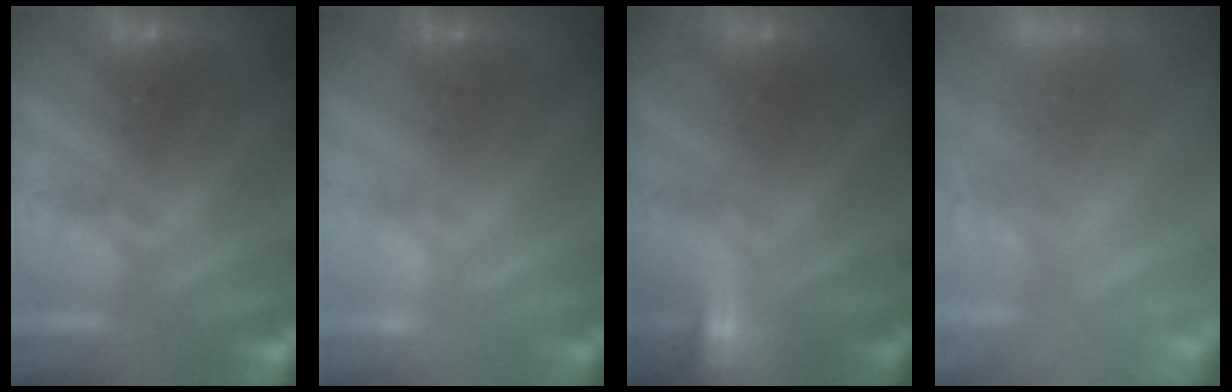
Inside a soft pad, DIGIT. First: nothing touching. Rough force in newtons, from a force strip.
{"total": 2.4}
{"total": 2.1}
{"total": 7.3}